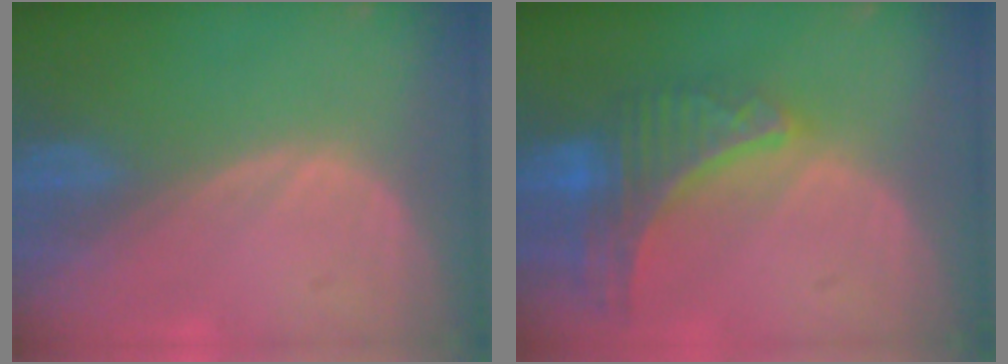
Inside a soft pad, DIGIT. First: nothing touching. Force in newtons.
{"total": 9.0, "press": 7.9, "slide": 4.3}